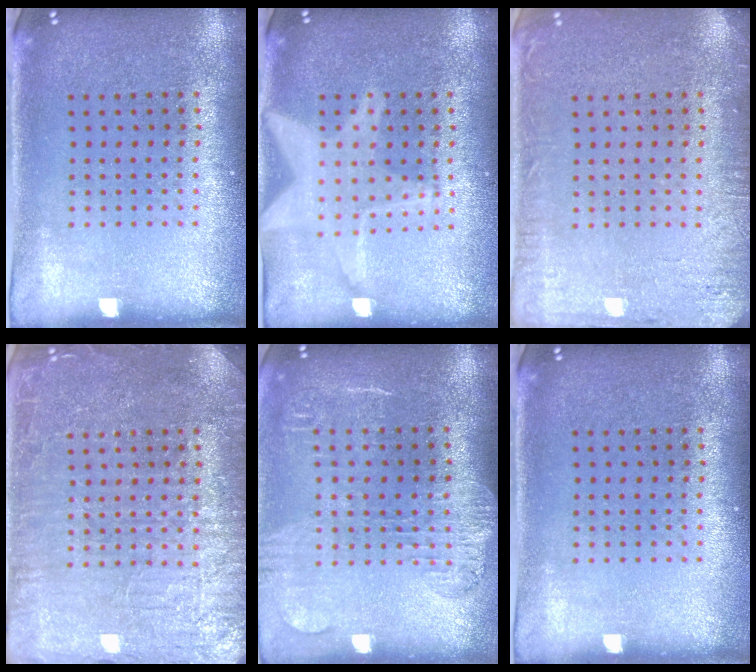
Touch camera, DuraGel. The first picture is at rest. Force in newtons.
{"total": 2.9, "press": 2.9, "slide": 0.2}
{"total": 2.9, "press": 2.8, "slide": 0.4}
{"total": 4.1, "press": 4.1, "slide": 0.6}
{"total": 1.8, "press": 1.5, "slide": 1.0}
{"total": 0.0}